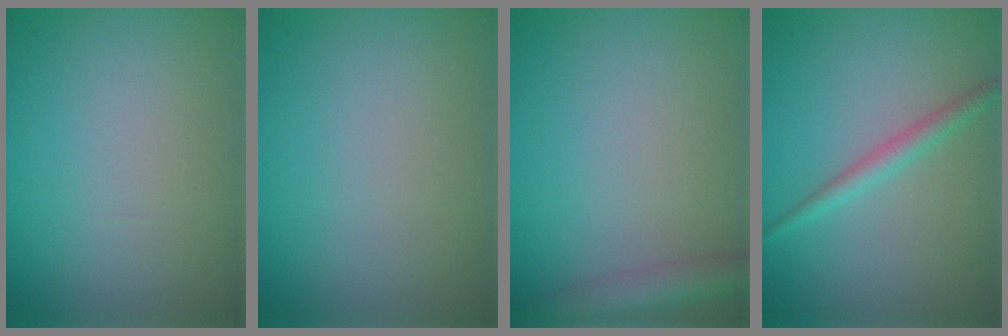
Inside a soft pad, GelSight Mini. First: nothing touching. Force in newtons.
{"total": 0.0}
{"total": 4.4, "press": 4.4, "slide": 0.2}
{"total": 1.8, "press": 1.8, "slide": 0.1}